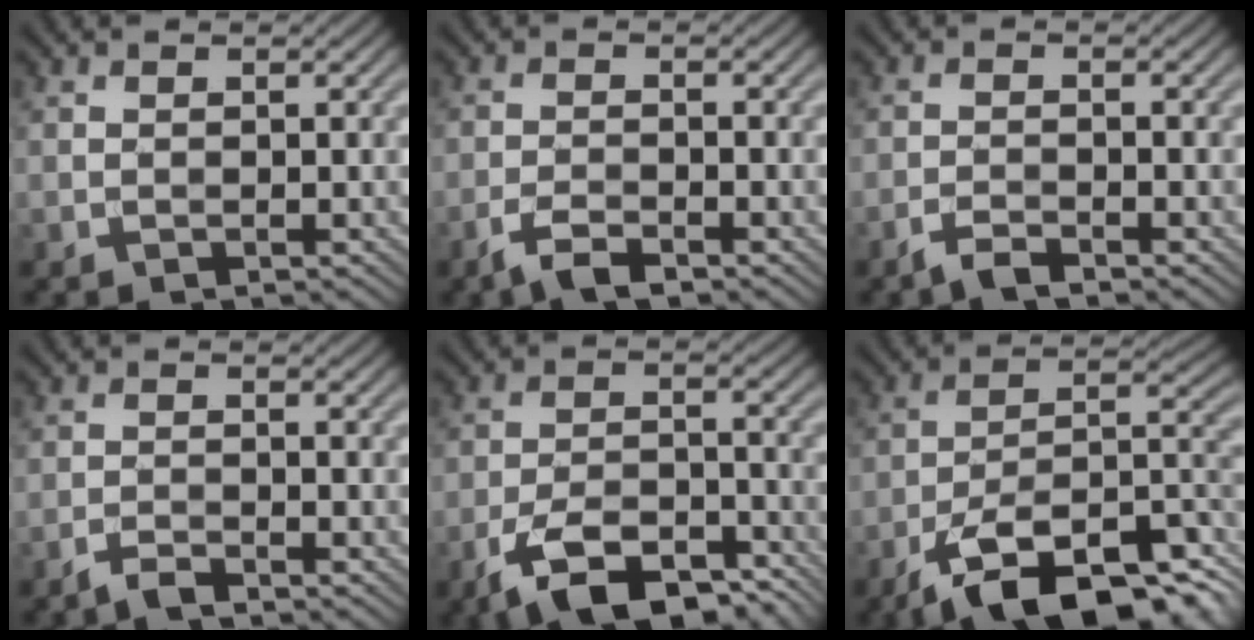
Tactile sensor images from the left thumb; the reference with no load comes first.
{"total": 3.5, "force": [-2.5, 1.0, 2.2], "torque": [-0.050, 0.000, -0.055]}
{"total": 2.4, "force": [-1.9, 0.5, 1.4], "torque": [-0.031, 0.001, -0.044]}
{"total": 2.1, "force": [-1.8, 0.3, 1.1], "torque": [-0.023, 0.002, -0.041]}
{"total": 11.5, "force": [-7.8, 4.7, 7.1], "torque": [-0.122, -0.005, -0.140]}
{"total": 16.6, "force": [-10.8, 6.0, 11.0], "torque": [-0.188, -0.003, -0.188]}